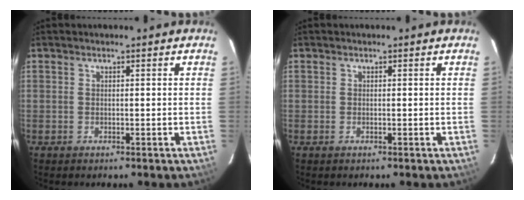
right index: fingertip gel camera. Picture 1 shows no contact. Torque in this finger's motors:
{"motor_torque": [0.07, -0.02, 0.04, 0.01]}